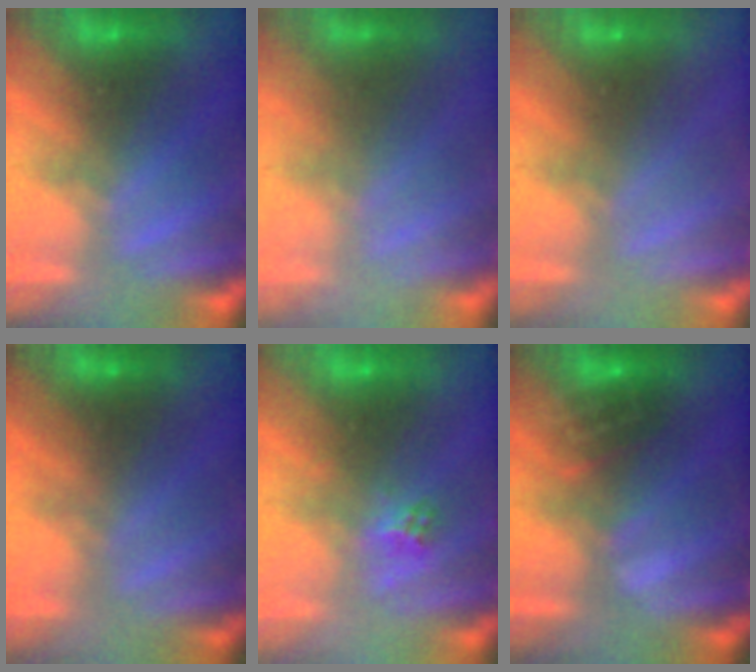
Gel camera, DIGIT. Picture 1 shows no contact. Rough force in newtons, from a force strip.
{"total": 2.2}
{"total": 2.9}
{"total": 2.2}
{"total": 2.2}
{"total": 2.8}